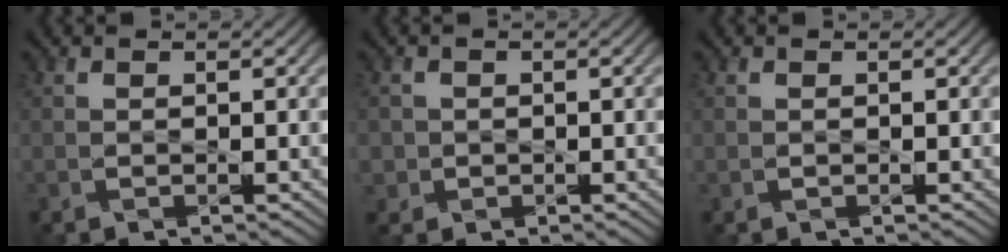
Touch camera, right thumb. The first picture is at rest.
{"total": 1.8, "force": [-0.3, 1.8, 0.0], "torque": [-0.002, -0.007, -0.007]}
{"total": 0.0}